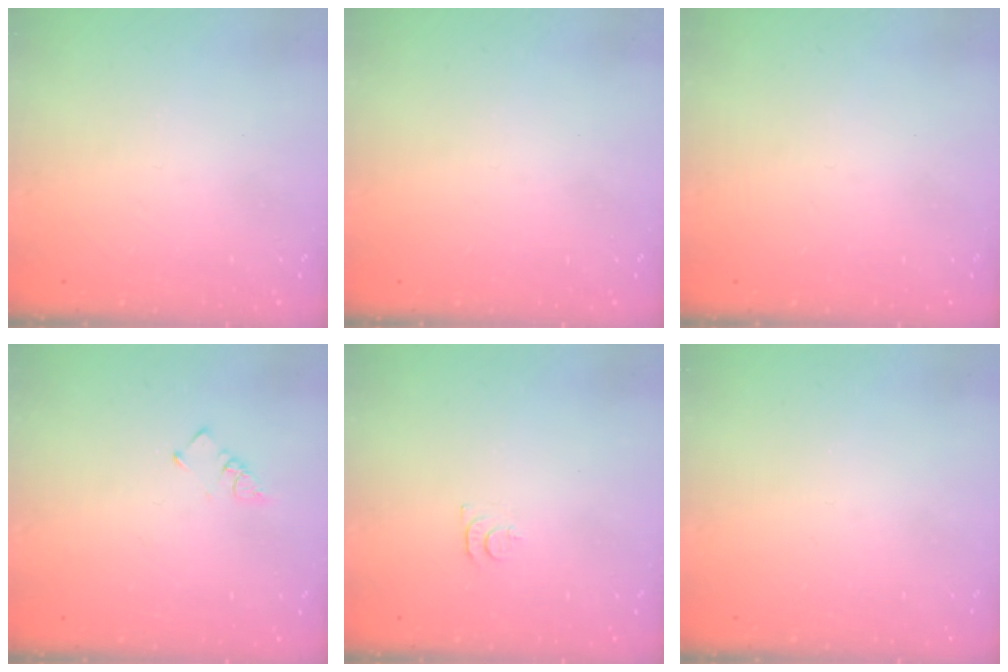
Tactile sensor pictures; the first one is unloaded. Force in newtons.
{"total": 0.0}
{"total": 0.0}
{"total": 1.9, "press": 1.9, "slide": 0.3}
{"total": 3.7, "press": 3.6, "slide": 0.4}
{"total": 0.0}